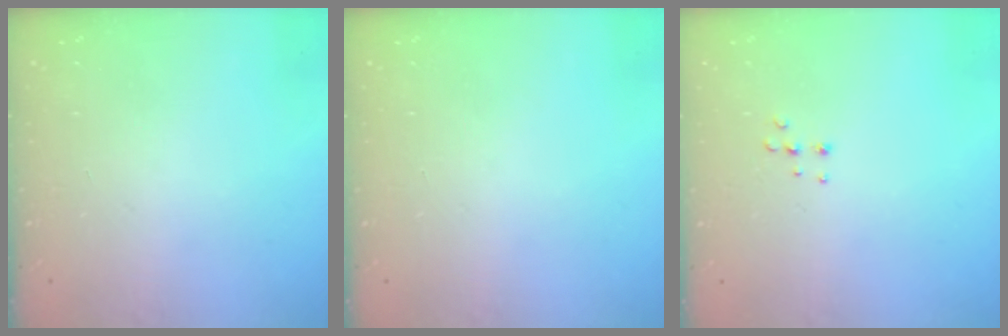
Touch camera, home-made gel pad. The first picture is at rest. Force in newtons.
{"total": 0.0}
{"total": 4.4, "press": 4.4, "slide": 0.5}